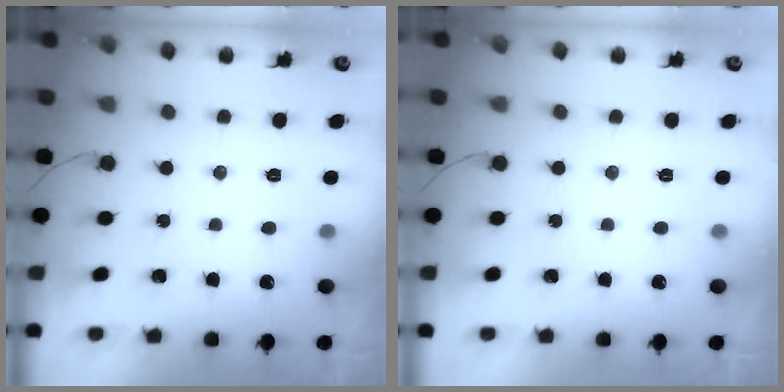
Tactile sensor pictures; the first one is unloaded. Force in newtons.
{"total": 0.0}